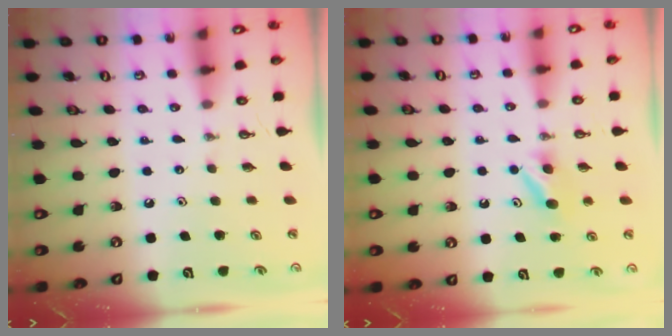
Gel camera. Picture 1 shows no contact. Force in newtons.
{"total": 4.7, "press": 4.6, "slide": 0.7}